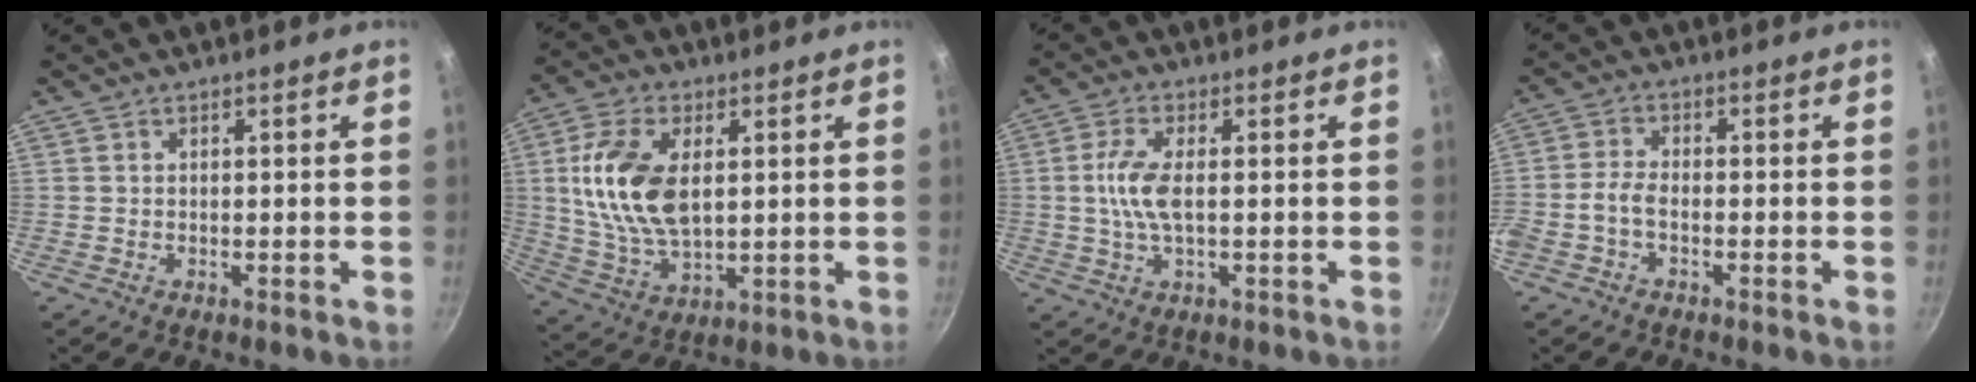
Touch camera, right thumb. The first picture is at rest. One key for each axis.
{"total": 14.9, "fx": 2.6, "fy": 8.4, "fz": 12.0, "tx": -0.222, "ty": -0.009, "tz": 0.055}
{"total": 6.7, "fx": 0.1, "fy": 2.5, "fz": 6.2, "tx": -0.137, "ty": 0.004, "tz": 0.000}
{"total": 3.8, "fx": -1.8, "fy": 2.0, "fz": 2.7, "tx": -0.064, "ty": 0.019, "tz": -0.046}